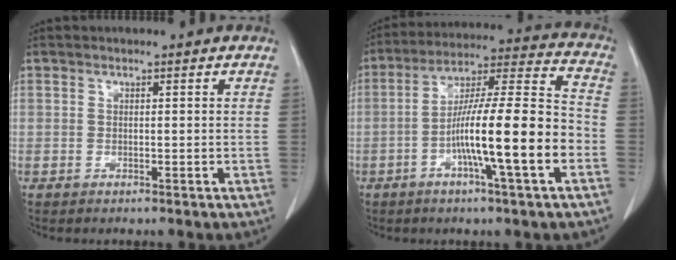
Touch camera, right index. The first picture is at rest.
{"total": 16.8, "force": [-4.9, 0.6, 16.1], "torque": [-0.268, 0.010, -0.084]}